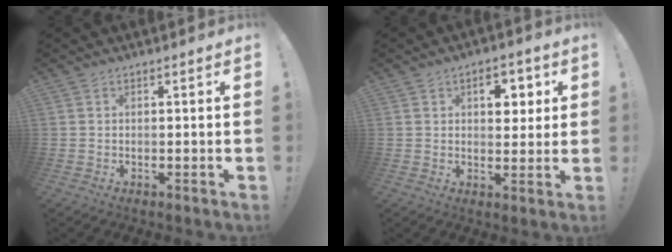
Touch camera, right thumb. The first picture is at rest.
{"total": 6.8, "force": [2.3, 4.7, 4.4], "torque": [-0.044, -0.004, 0.033]}